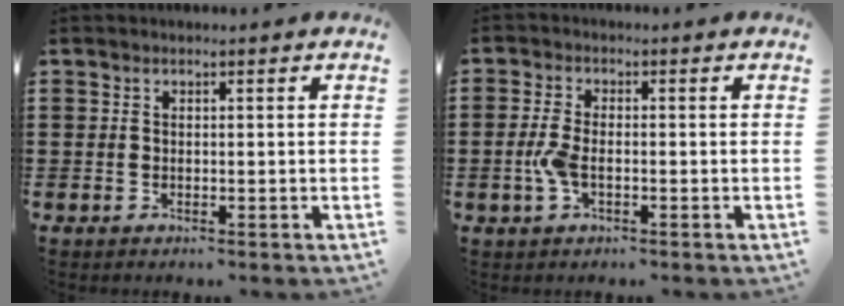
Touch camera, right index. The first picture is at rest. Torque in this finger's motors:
{"motor_torque": [1.38, -0.02, 0.54, 0.15]}